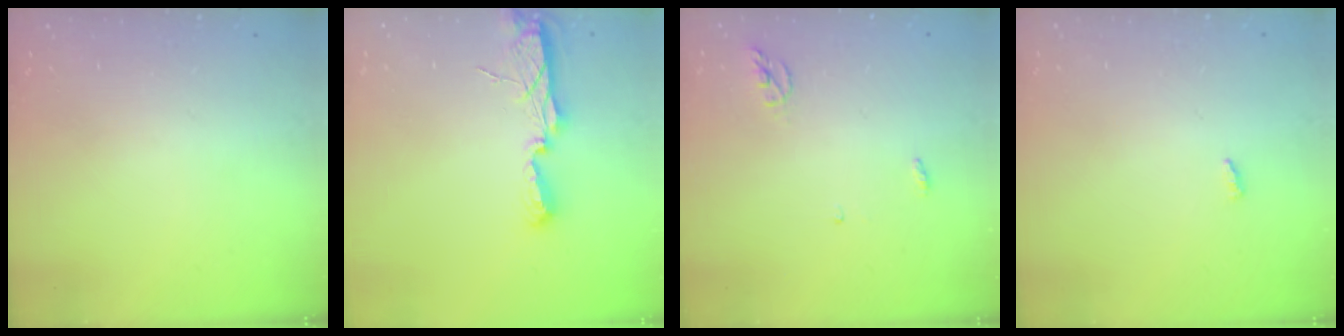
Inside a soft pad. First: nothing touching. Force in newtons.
{"total": 7.5, "press": 7.5, "slide": 0.8}
{"total": 4.3, "press": 4.3, "slide": 0.3}
{"total": 2.7, "press": 2.7, "slide": 0.2}